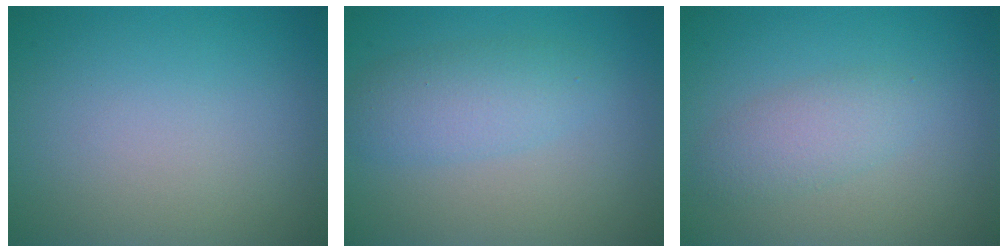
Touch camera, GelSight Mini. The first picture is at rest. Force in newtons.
{"total": 3.3, "press": 3.3, "slide": 0.1}
{"total": 2.4, "press": 2.4, "slide": 0.1}